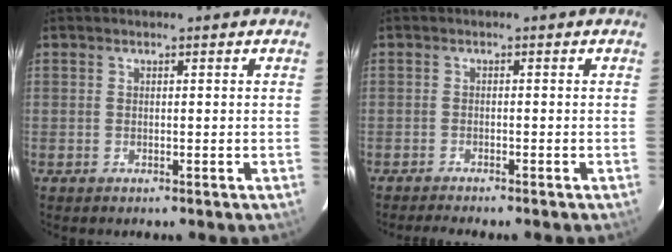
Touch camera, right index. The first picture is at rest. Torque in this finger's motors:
{"motor_torque": [0.68, -0.73, 0.24, 0.06]}